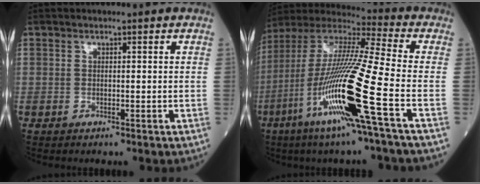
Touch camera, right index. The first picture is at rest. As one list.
[{"total": 20.0, "force": [-7.1, -0.7, 18.7], "torque": [-0.399, -0.030, -0.150]}]